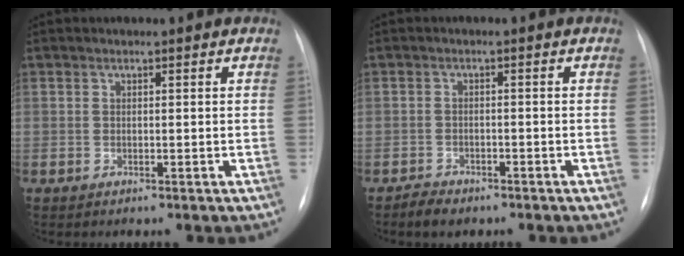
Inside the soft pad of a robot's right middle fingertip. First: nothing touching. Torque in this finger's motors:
{"motor_torque": [0.52, -0.50, 0.04, 0.02]}